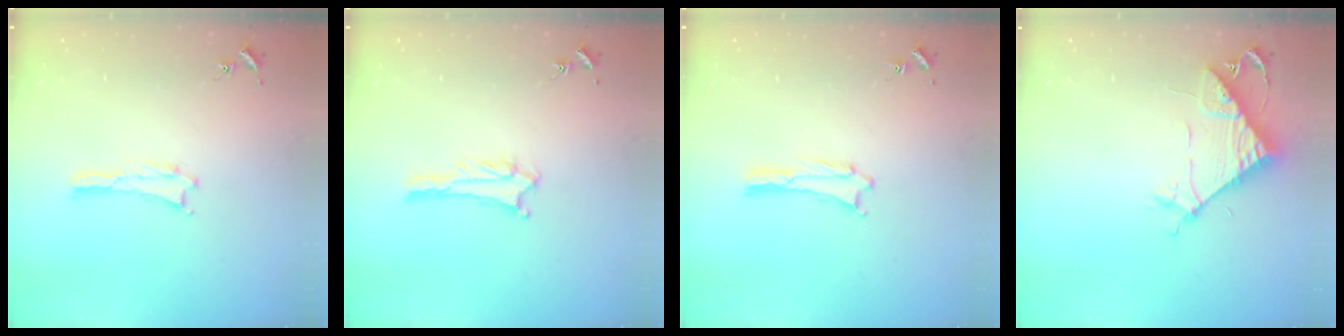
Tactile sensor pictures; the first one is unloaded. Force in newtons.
{"total": 2.7, "press": 2.7, "slide": 0.2}
{"total": 1.1, "press": 1.1, "slide": 0.1}
{"total": 7.8, "press": 7.8, "slide": 0.7}